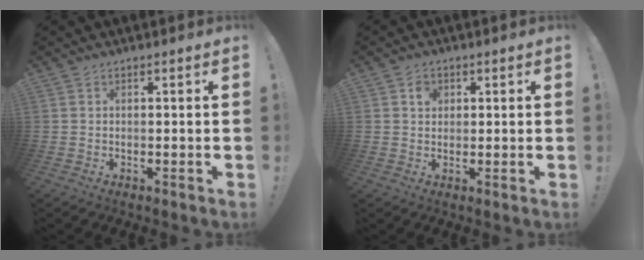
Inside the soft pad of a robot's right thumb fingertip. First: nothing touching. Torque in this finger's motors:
{"motor_torque": [0.66, 0.61, 0.26, 0.10, -0.02]}